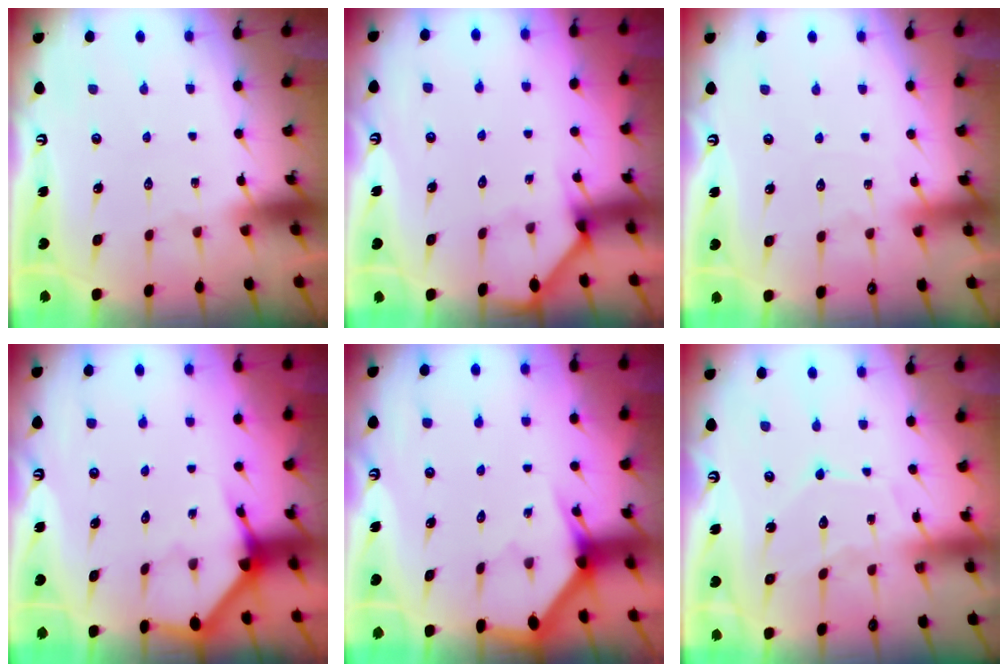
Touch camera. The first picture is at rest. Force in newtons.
{"total": 2.2, "press": 2.2, "slide": 0.3}
{"total": 2.2, "press": 2.2, "slide": 0.3}
{"total": 4.0, "press": 4.0, "slide": 0.2}
{"total": 3.1, "press": 3.1, "slide": 0.2}
{"total": 9.2, "press": 9.2, "slide": 0.4}